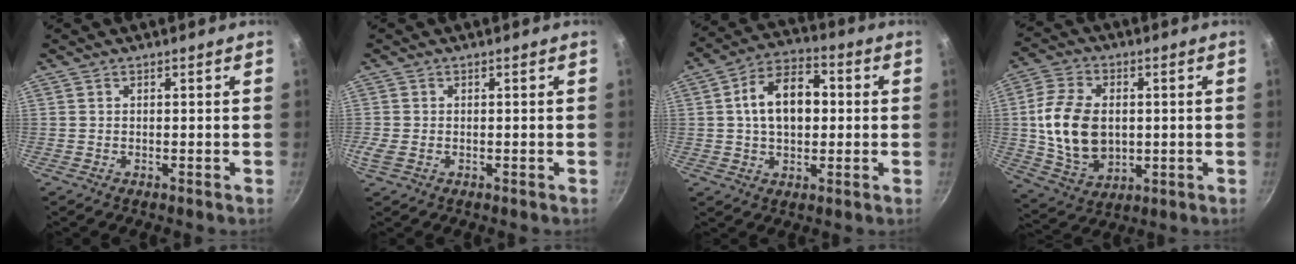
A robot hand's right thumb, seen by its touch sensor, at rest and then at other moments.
{"total": 2.5, "force": [-0.6, 1.8, 1.7], "torque": [-0.034, -0.002, -0.011]}
{"total": 12.8, "force": [1.3, 8.3, 9.7], "torque": [-0.129, 0.025, 0.010]}
{"total": 15.2, "force": [0.5, 10.5, 11.0], "torque": [-0.192, -0.001, 0.019]}